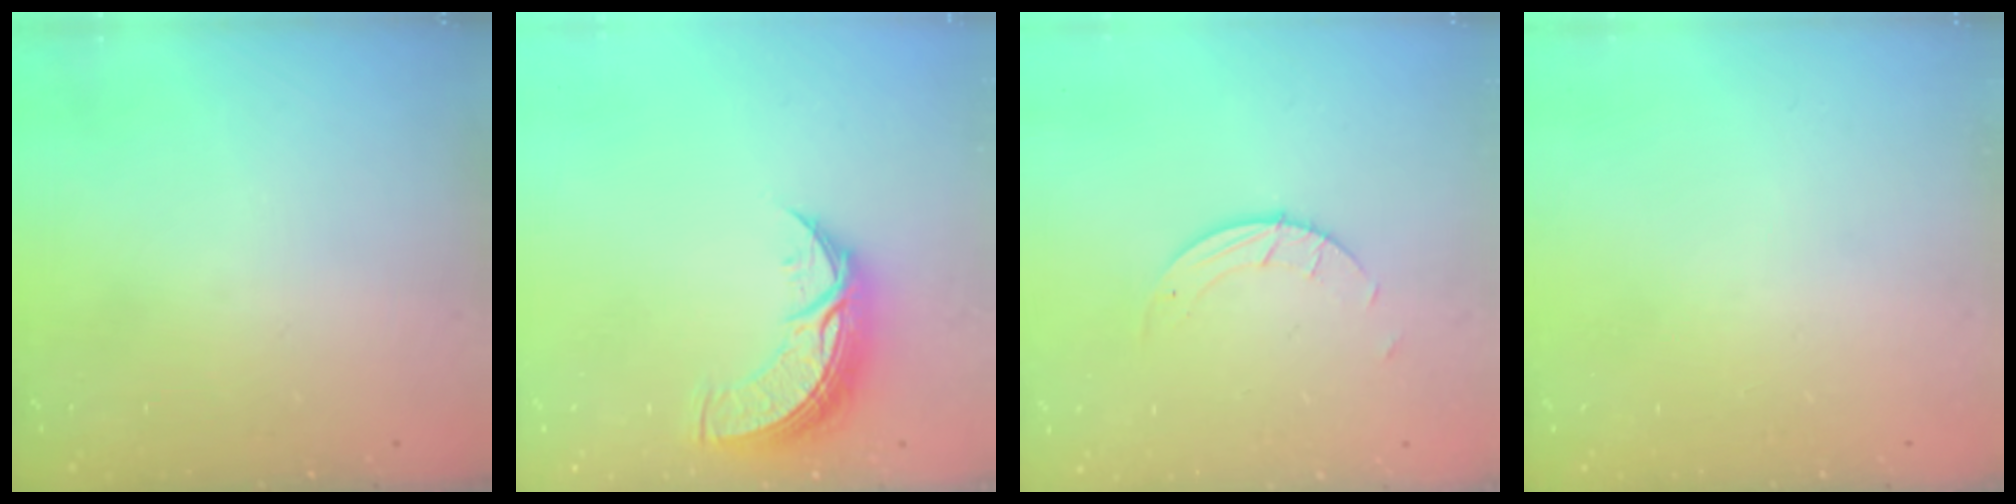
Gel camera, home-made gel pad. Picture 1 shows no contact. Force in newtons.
{"total": 9.5, "press": 9.5, "slide": 0.8}
{"total": 1.5, "press": 1.5, "slide": 0.1}
{"total": 0.0}